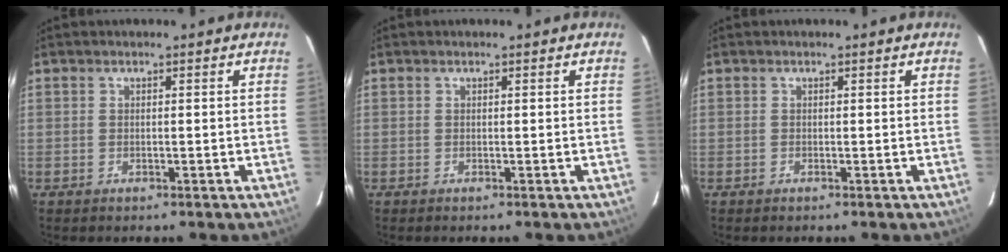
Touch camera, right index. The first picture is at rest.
{"total": 0.0}
{"total": 0.0}